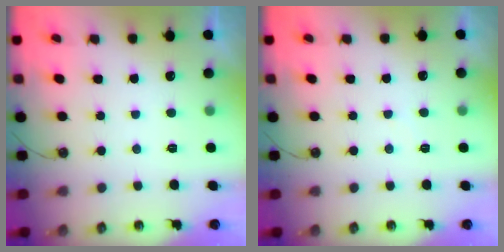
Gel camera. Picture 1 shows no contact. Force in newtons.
{"total": 4.1, "press": 4.1, "slide": 0.6}